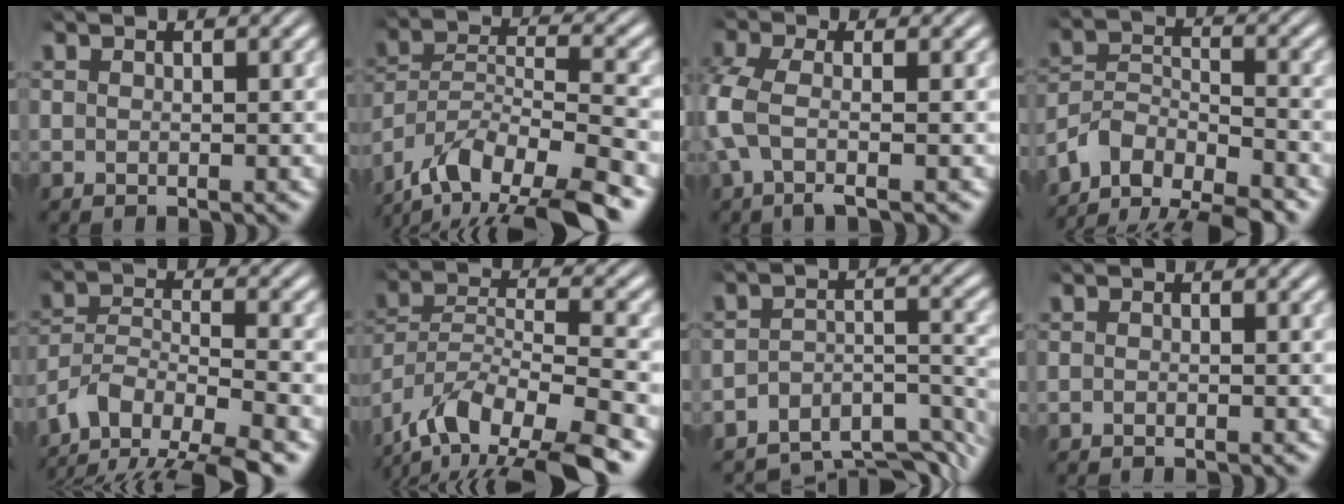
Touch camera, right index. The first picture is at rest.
{"total": 8.5, "force": [-4.7, 4.6, 5.5], "torque": [-0.117, -0.039, -0.063]}
{"total": 4.2, "force": [-0.8, 2.4, 3.3], "torque": [-0.102, -0.019, -0.007]}
{"total": 10.0, "force": [-5.7, 7.4, 3.6], "torque": [-0.075, -0.034, -0.100]}
{"total": 8.5, "force": [-4.1, 5.7, 4.8], "torque": [-0.110, -0.042, -0.056]}
{"total": 7.8, "force": [-4.1, 3.8, 5.4], "torque": [-0.118, -0.039, -0.050]}
{"total": 9.6, "force": [-7.2, 3.9, 5.0], "torque": [-0.056, -0.027, -0.106]}
{"total": 1.1, "force": [-1.0, -0.2, 0.0], "torque": [-0.004, -0.007, -0.016]}